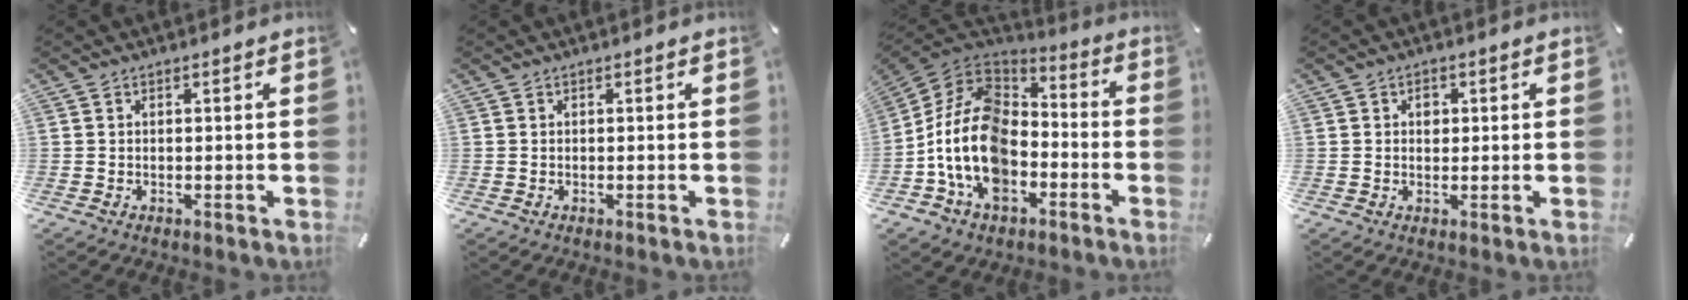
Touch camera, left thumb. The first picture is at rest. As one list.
[{"total": 0.0}, {"total": 18.2, "force": [-6.7, 12.9, 10.9], "torque": [-0.238, 0.037, -0.121]}, {"total": 2.3, "force": [0.4, 1.8, 1.4], "torque": [-0.005, -0.002, 0.001]}]